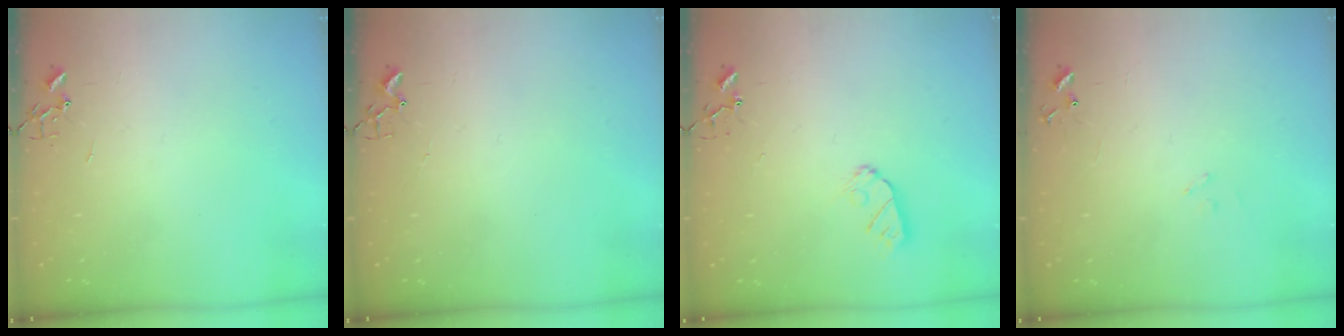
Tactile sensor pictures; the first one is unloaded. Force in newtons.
{"total": 1.9, "press": 1.9, "slide": 0.2}
{"total": 4.5, "press": 4.5, "slide": 0.6}
{"total": 7.8, "press": 7.8, "slide": 0.7}